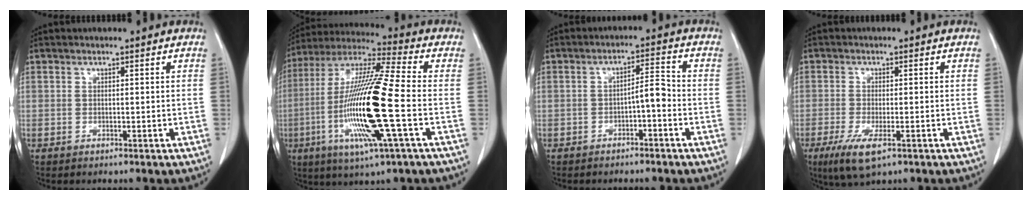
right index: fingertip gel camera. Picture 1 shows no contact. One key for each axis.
{"total": 19.6, "fx": -4.2, "fy": 0.7, "fz": 19.2, "tx": -0.396, "ty": -0.014, "tz": -0.087}
{"total": 3.7, "fx": -1.4, "fy": 0.7, "fz": 3.3, "tx": -0.049, "ty": 0.013, "tz": -0.021}
{"total": 6.0, "fx": -3.2, "fy": 1.6, "fz": 4.8, "tx": -0.092, "ty": -0.016, "tz": -0.050}